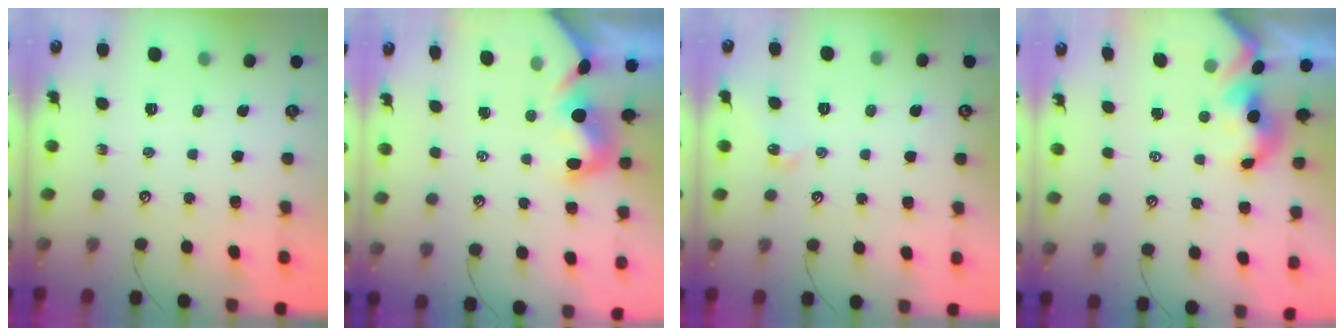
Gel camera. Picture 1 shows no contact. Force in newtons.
{"total": 3.5, "press": 3.3, "slide": 1.1}
{"total": 3.0, "press": 2.9, "slide": 0.5}
{"total": 1.2, "press": 1.2, "slide": 0.1}